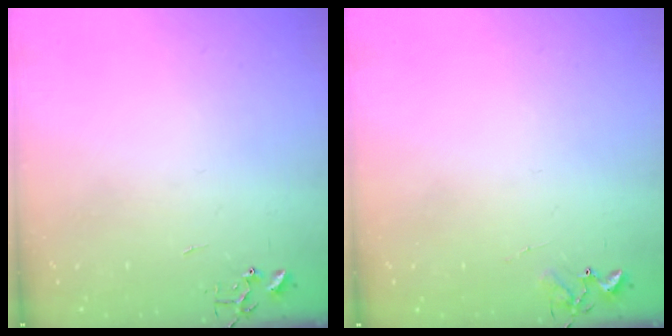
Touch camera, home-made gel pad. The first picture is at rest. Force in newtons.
{"total": 6.1, "press": 6.0, "slide": 0.6}